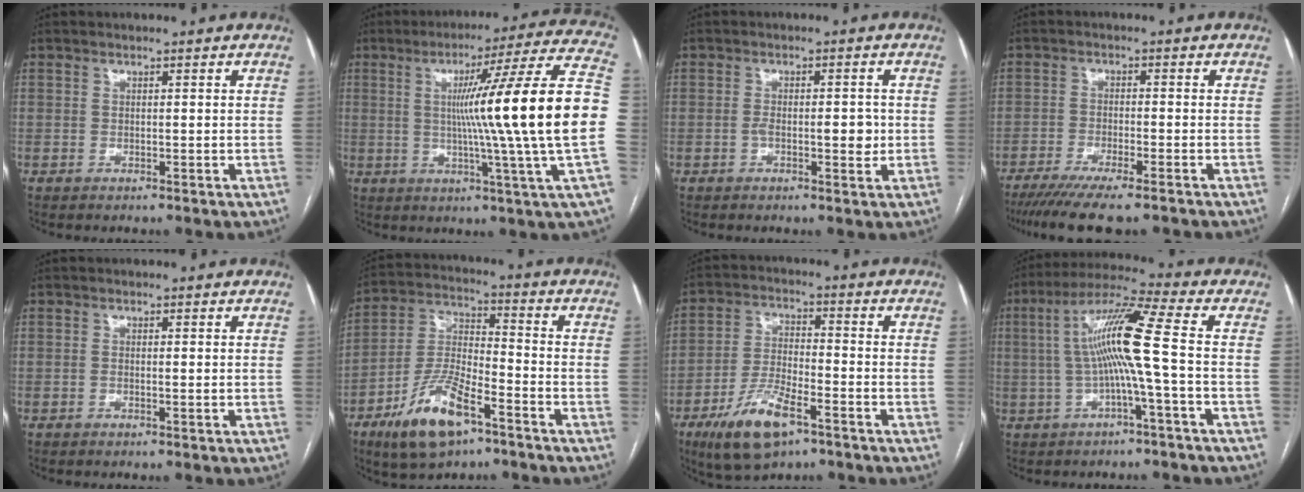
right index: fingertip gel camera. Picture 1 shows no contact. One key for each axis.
{"total": 22.0, "fx": 0.0, "fy": -2.8, "fz": 21.9, "tx": -0.277, "ty": 0.003, "tz": -0.018}
{"total": 4.0, "fx": -0.7, "fy": 1.4, "fz": 3.7, "tx": -0.059, "ty": 0.004, "tz": -0.008}
{"total": 11.1, "fx": -8.8, "fy": 1.2, "fz": 6.6, "tx": -0.096, "ty": -0.023, "tz": -0.137}
{"total": 0.6, "fx": -0.1, "fy": 0.0, "fz": 0.6, "tx": -0.014, "ty": 0.000, "tz": -0.002}
{"total": 13.1, "fx": -7.6, "fy": 4.2, "fz": 9.9, "tx": -0.210, "ty": -0.008, "tz": -0.135}
{"total": 11.0, "fx": -6.3, "fy": 3.5, "fz": 8.4, "tx": -0.172, "ty": -0.011, "tz": -0.109}
{"total": 10.7, "fx": -0.4, "fy": -1.3, "fz": 10.6, "tx": -0.200, "ty": 0.025, "tz": -0.008}